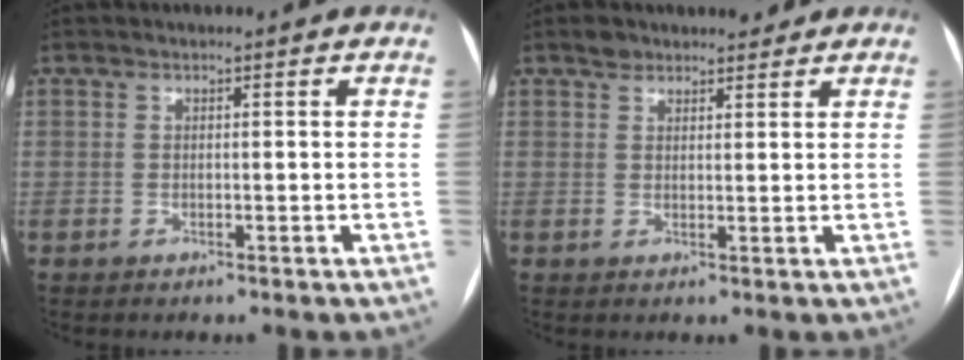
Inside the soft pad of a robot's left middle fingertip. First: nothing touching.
{"total": 3.3, "force": [2.8, 1.6, 0.6], "torque": [-0.005, 0.012, 0.042]}